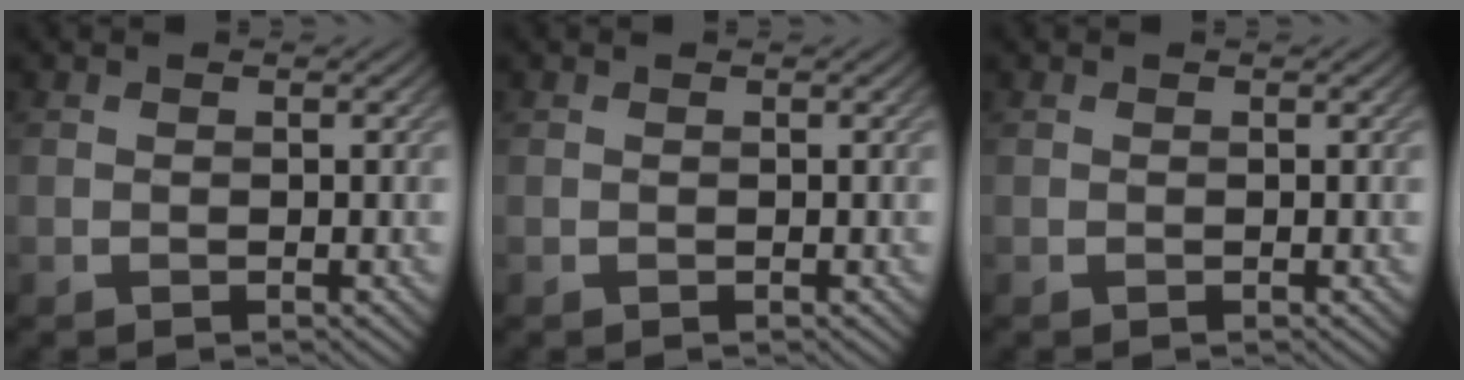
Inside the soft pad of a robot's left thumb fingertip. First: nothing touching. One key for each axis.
{"total": 0.0}
{"total": 0.0}